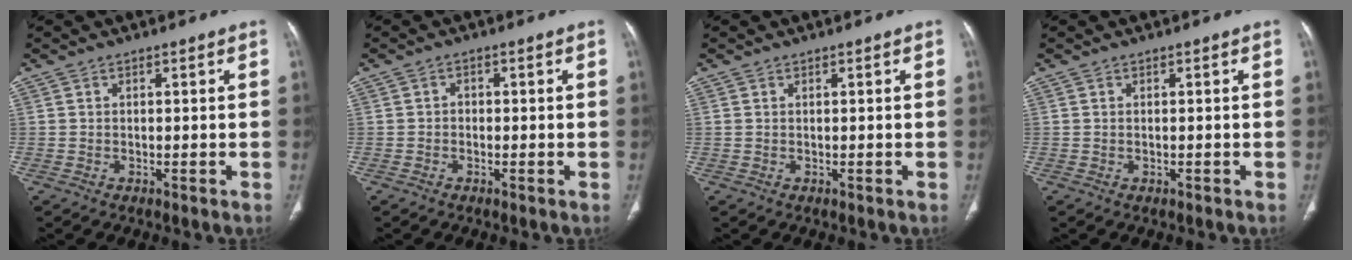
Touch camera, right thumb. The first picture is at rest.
{"total": 1.2, "force": [-0.4, 1.0, 0.5], "torque": [0.002, 0.005, -0.011]}
{"total": 0.0}
{"total": 0.0}